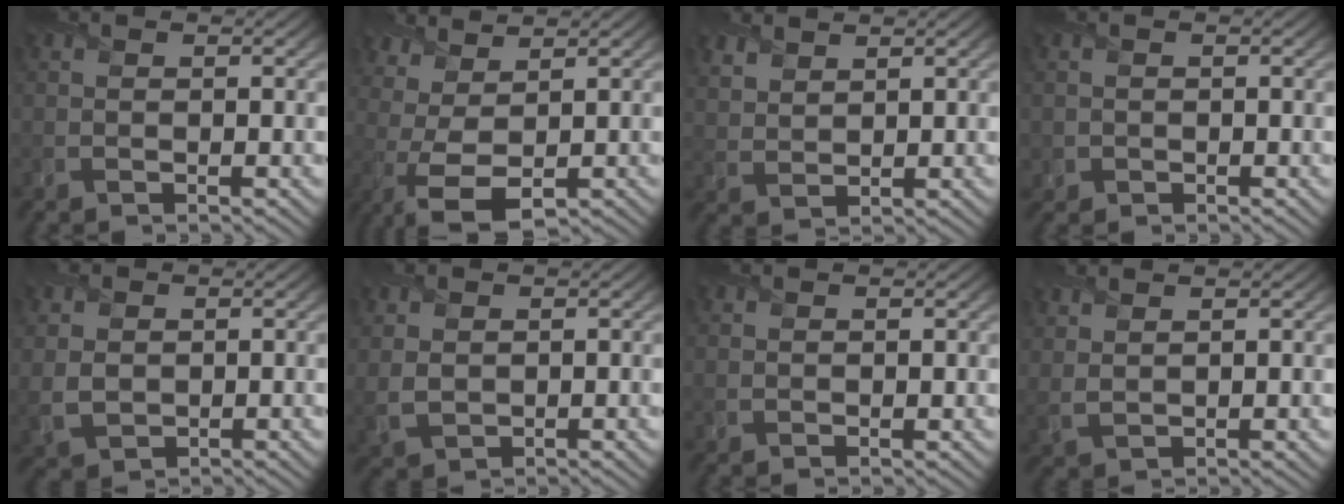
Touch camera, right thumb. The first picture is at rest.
{"total": 4.7, "force": [1.1, 1.9, 4.1], "torque": [-0.091, 0.009, 0.022]}
{"total": 3.2, "force": [2.7, 1.3, 1.0], "torque": [-0.030, 0.004, 0.066]}
{"total": 0.9, "force": [-0.4, 0.8, -0.1], "torque": [0.006, -0.003, -0.009]}
{"total": 3.8, "force": [0.5, 3.0, 2.2], "torque": [-0.057, -0.002, 0.018]}
{"total": 3.2, "force": [0.7, 2.3, 2.1], "torque": [-0.053, -0.001, 0.019]}
{"total": 0.6, "force": [0.5, 0.3, 0.2], "torque": [-0.002, 0.001, 0.011]}
{"total": 2.7, "force": [2.0, 0.8, 1.6], "torque": [-0.042, 0.004, 0.050]}